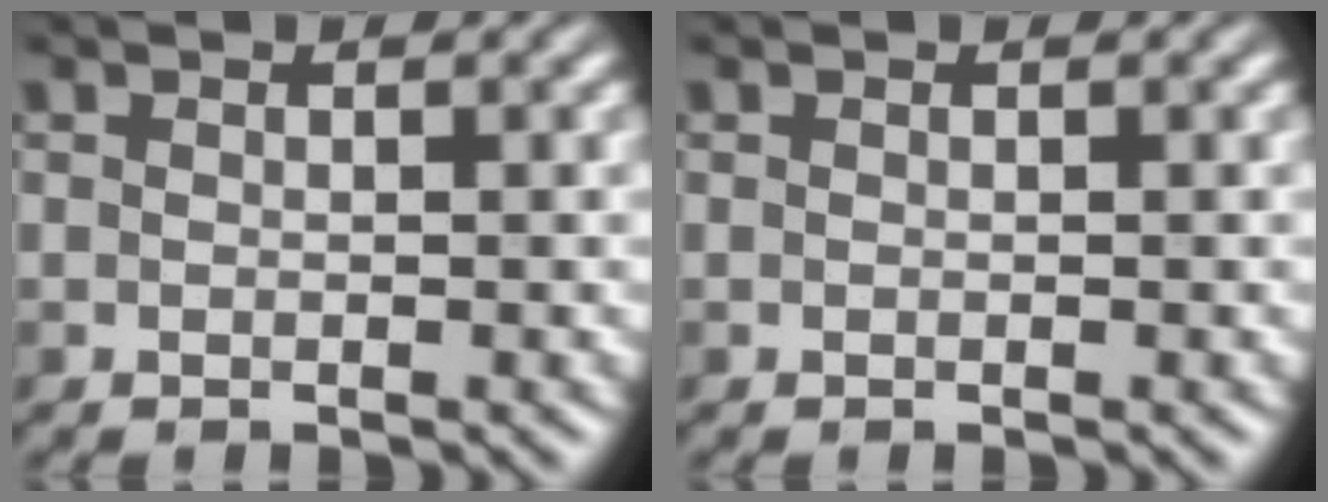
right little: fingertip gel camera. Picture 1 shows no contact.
{"total": 0.0}